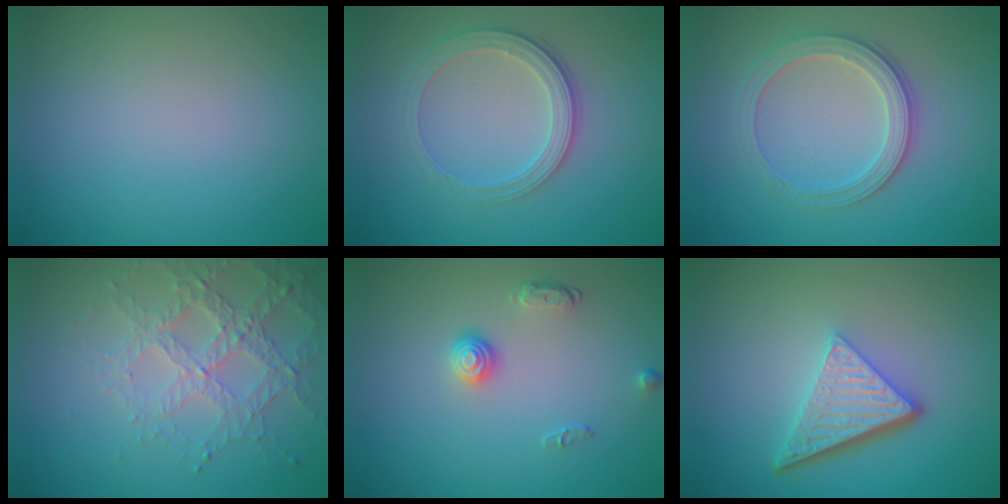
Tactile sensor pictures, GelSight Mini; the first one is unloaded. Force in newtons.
{"total": 2.8, "press": 2.6, "slide": 1.1}
{"total": 3.1, "press": 2.9, "slide": 1.0}
{"total": 3.4, "press": 3.4, "slide": 0.6}
{"total": 1.7, "press": 1.4, "slide": 1.0}
{"total": 5.1, "press": 3.6, "slide": 3.6}